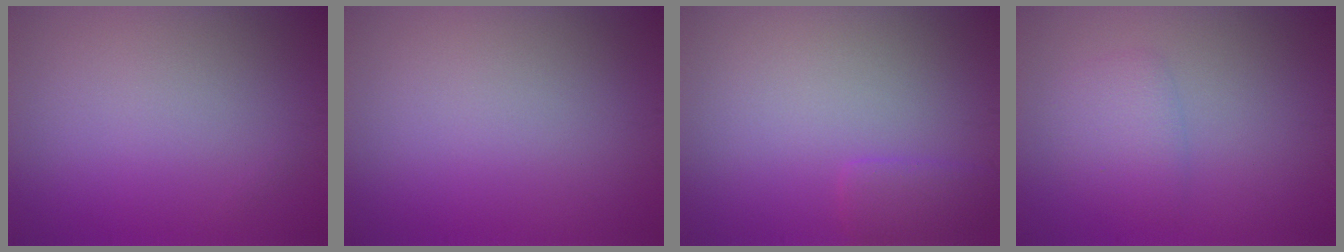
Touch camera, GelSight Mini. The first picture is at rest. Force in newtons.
{"total": 0.0}
{"total": 1.7, "press": 1.7, "slide": 0.2}
{"total": 2.3, "press": 2.3, "slide": 0.1}